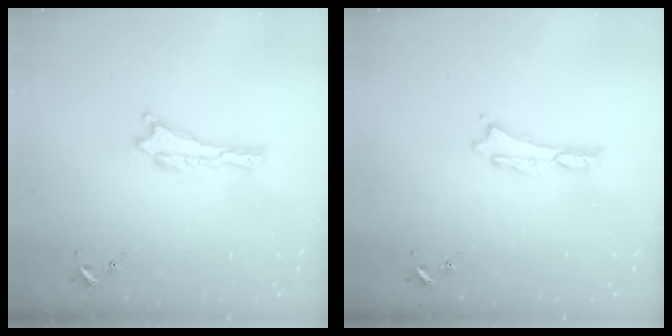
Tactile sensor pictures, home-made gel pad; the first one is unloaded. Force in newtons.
{"total": 0.0}